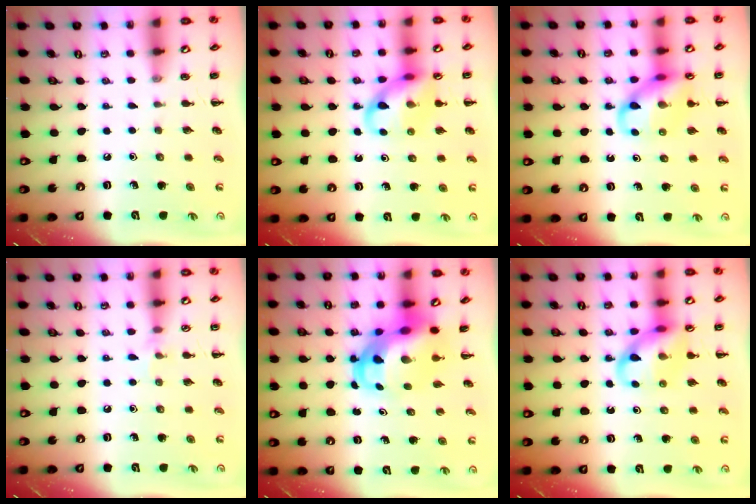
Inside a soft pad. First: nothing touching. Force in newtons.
{"total": 12.0, "press": 11.9, "slide": 1.6}
{"total": 13.7, "press": 13.5, "slide": 2.3}
{"total": 4.8, "press": 4.5, "slide": 1.4}
{"total": 8.6, "press": 8.3, "slide": 2.3}
{"total": 12.0, "press": 11.9, "slide": 1.6}